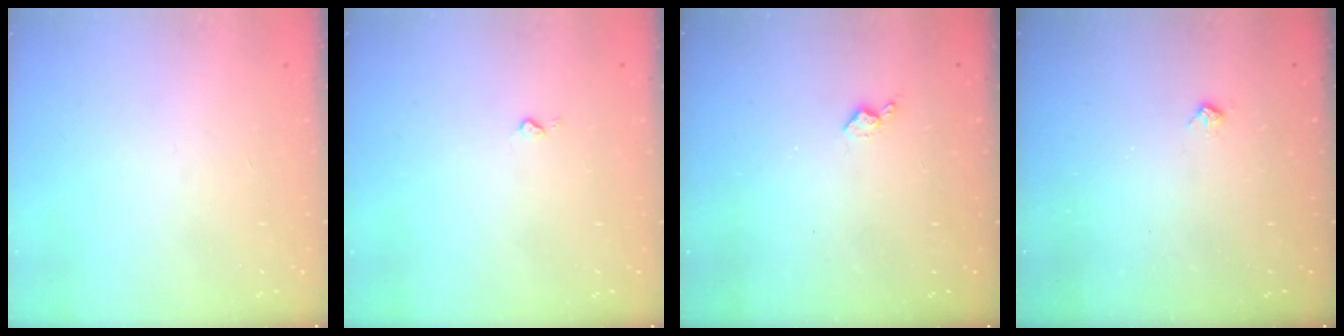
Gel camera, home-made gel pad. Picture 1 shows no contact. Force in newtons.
{"total": 2.7, "press": 2.6, "slide": 0.4}
{"total": 3.9, "press": 3.8, "slide": 0.7}
{"total": 3.4, "press": 3.4, "slide": 0.5}